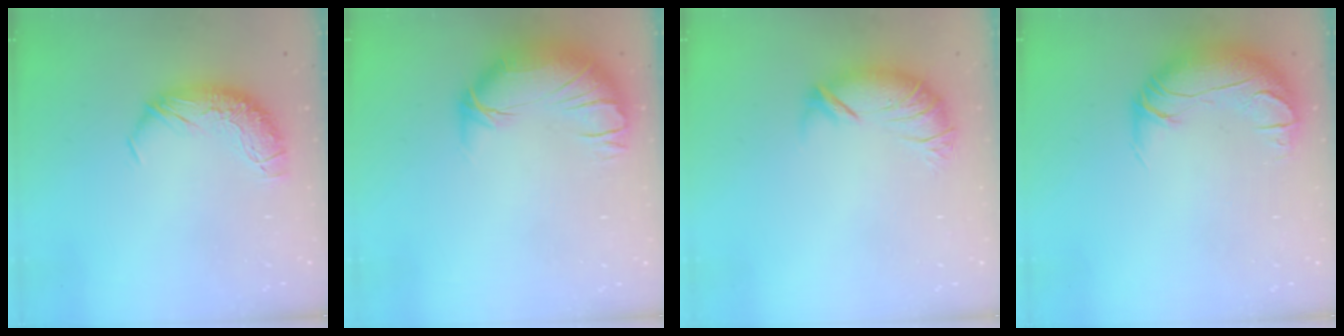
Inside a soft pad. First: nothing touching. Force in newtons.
{"total": 2.1, "press": 0.9, "slide": 2.0}
{"total": 2.6, "press": 1.5, "slide": 2.1}
{"total": 3.7, "press": 1.7, "slide": 3.3}